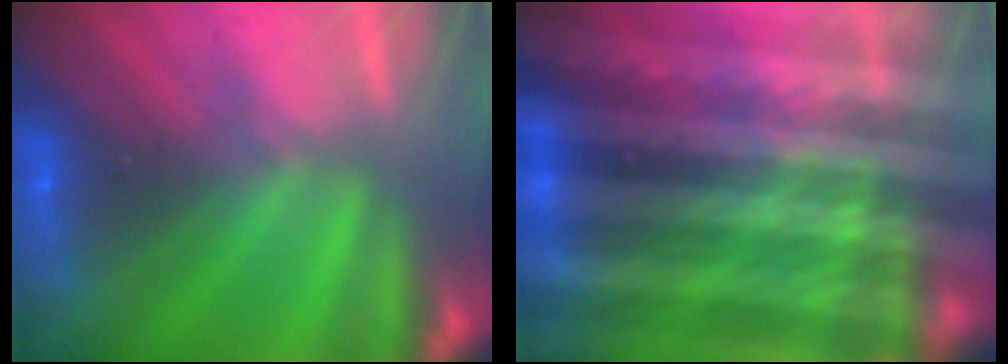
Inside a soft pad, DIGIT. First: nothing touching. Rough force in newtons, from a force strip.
{"total": 7.5}